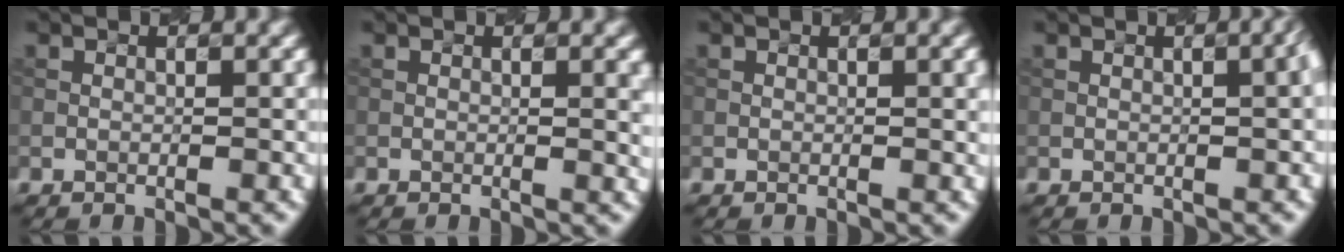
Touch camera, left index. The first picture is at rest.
{"total": 2.1, "force": [0.3, 0.7, 2.0], "torque": [-0.015, 0.004, 0.006]}
{"total": 1.8, "force": [0.3, 0.6, 1.6], "torque": [-0.014, 0.007, 0.005]}
{"total": 3.3, "force": [0.5, 1.4, 3.0], "torque": [-0.009, 0.024, -0.003]}